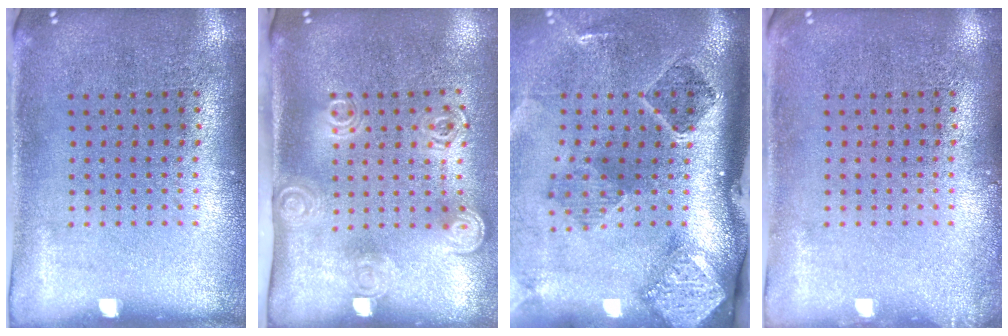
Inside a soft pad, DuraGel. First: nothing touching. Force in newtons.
{"total": 2.0, "press": 1.4, "slide": 1.4}
{"total": 3.0, "press": 1.9, "slide": 2.3}
{"total": 0.7, "press": 0.7, "slide": 0.1}